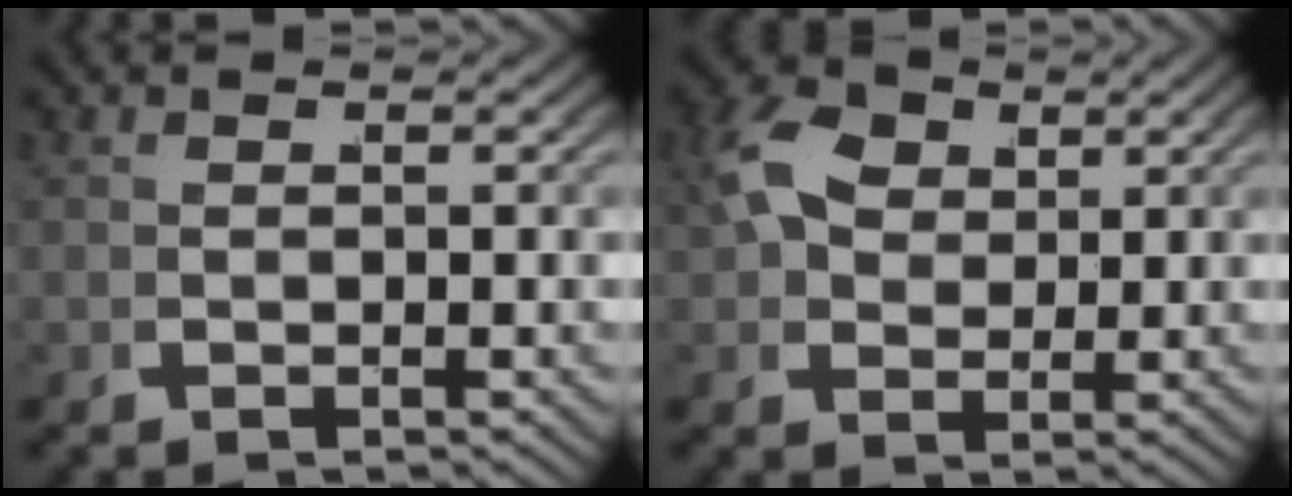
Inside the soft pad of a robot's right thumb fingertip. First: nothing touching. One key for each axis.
{"total": 6.4, "fx": 1.6, "fy": 4.7, "fz": 4.1, "tx": -0.102, "ty": -0.008, "tz": 0.024}